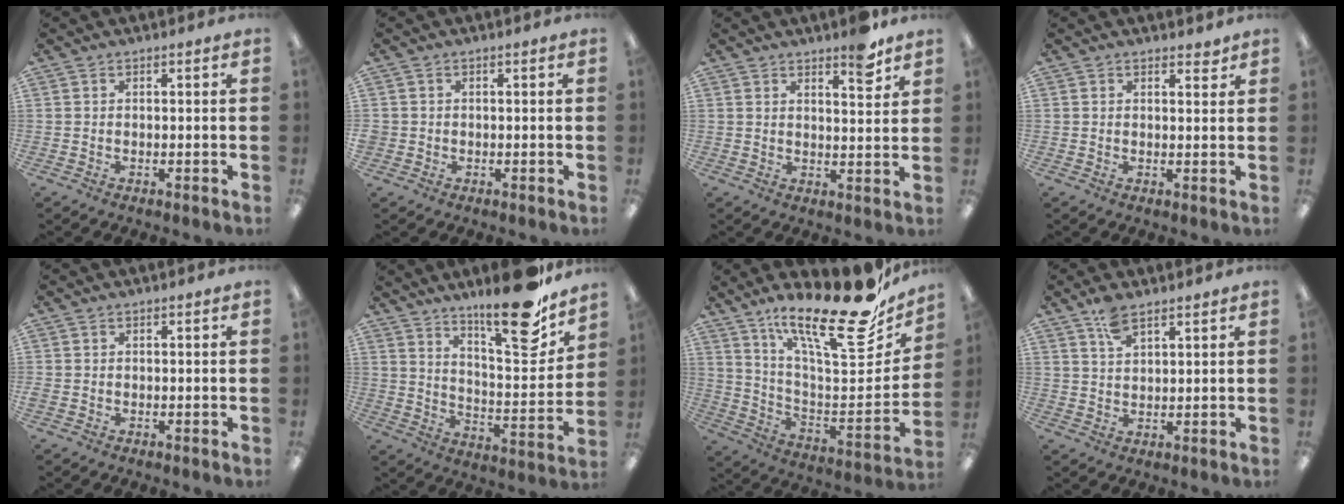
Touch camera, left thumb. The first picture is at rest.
{"total": 1.2, "force": [0.1, 1.2, 0.0], "torque": [-0.001, 0.004, 0.000]}
{"total": 3.8, "force": [2.8, 1.2, 2.2], "torque": [-0.017, -0.015, 0.042]}
{"total": 2.0, "force": [1.8, 0.6, 0.8], "torque": [-0.001, -0.010, 0.030]}
{"total": 0.6, "force": [0.0, 0.5, 0.2], "torque": [-0.002, 0.004, -0.001]}
{"total": 18.7, "force": [15.1, 3.8, 10.5], "torque": [-0.165, -0.109, 0.246]}
{"total": 25.9, "force": [19.5, 6.3, 15.8], "torque": [-0.225, -0.146, 0.316]}
{"total": 5.2, "force": [3.8, 2.0, 3.0], "torque": [-0.060, -0.010, 0.069]}